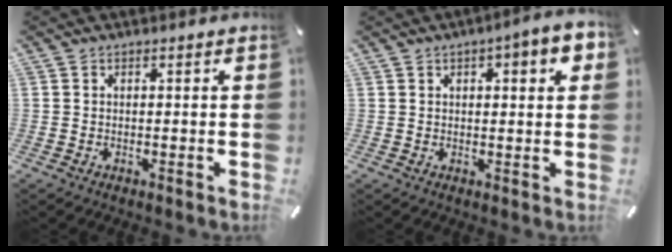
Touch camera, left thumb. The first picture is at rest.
{"total": 5.6, "force": [1.9, 2.2, 4.8], "torque": [-0.068, 0.001, 0.029]}